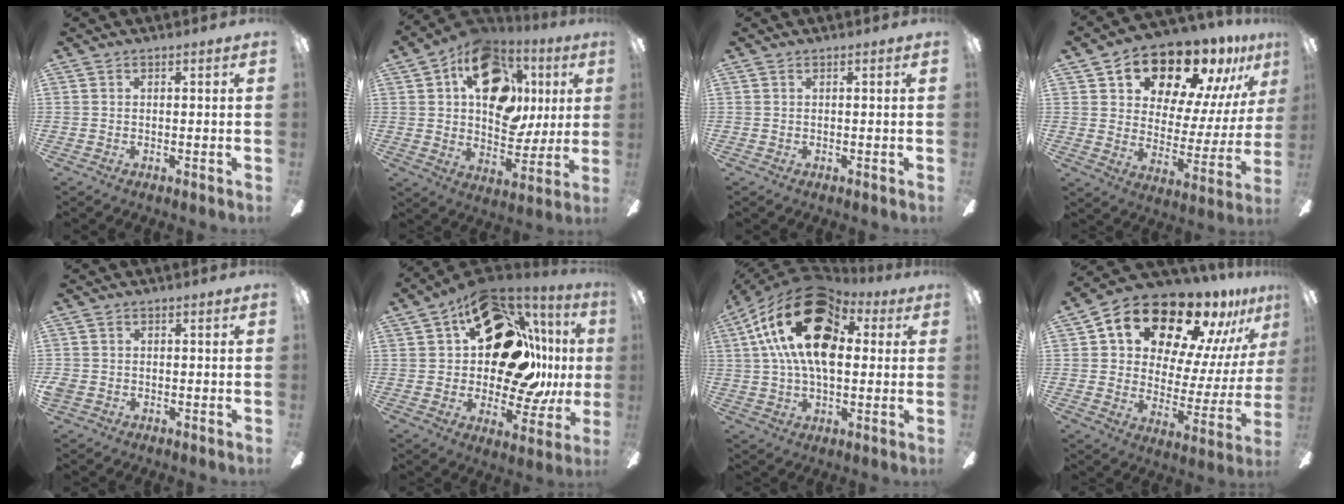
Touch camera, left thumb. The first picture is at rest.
{"total": 22.0, "force": [8.1, 14.6, 14.3], "torque": [-0.205, -0.013, 0.147]}
{"total": 0.0}
{"total": 18.2, "force": [14.1, 8.2, 8.0], "torque": [-0.125, -0.106, 0.240]}
{"total": 2.1, "force": [-0.8, 1.8, 0.7], "torque": [-0.010, 0.006, -0.014]}
{"total": 24.8, "force": [8.7, 14.5, 18.2], "torque": [-0.280, -0.039, 0.161]}
{"total": 22.9, "force": [7.2, 13.4, 17.2], "torque": [-0.311, -0.011, 0.117]}
{"total": 18.7, "force": [14.4, 8.6, 8.2], "torque": [-0.133, -0.114, 0.245]}